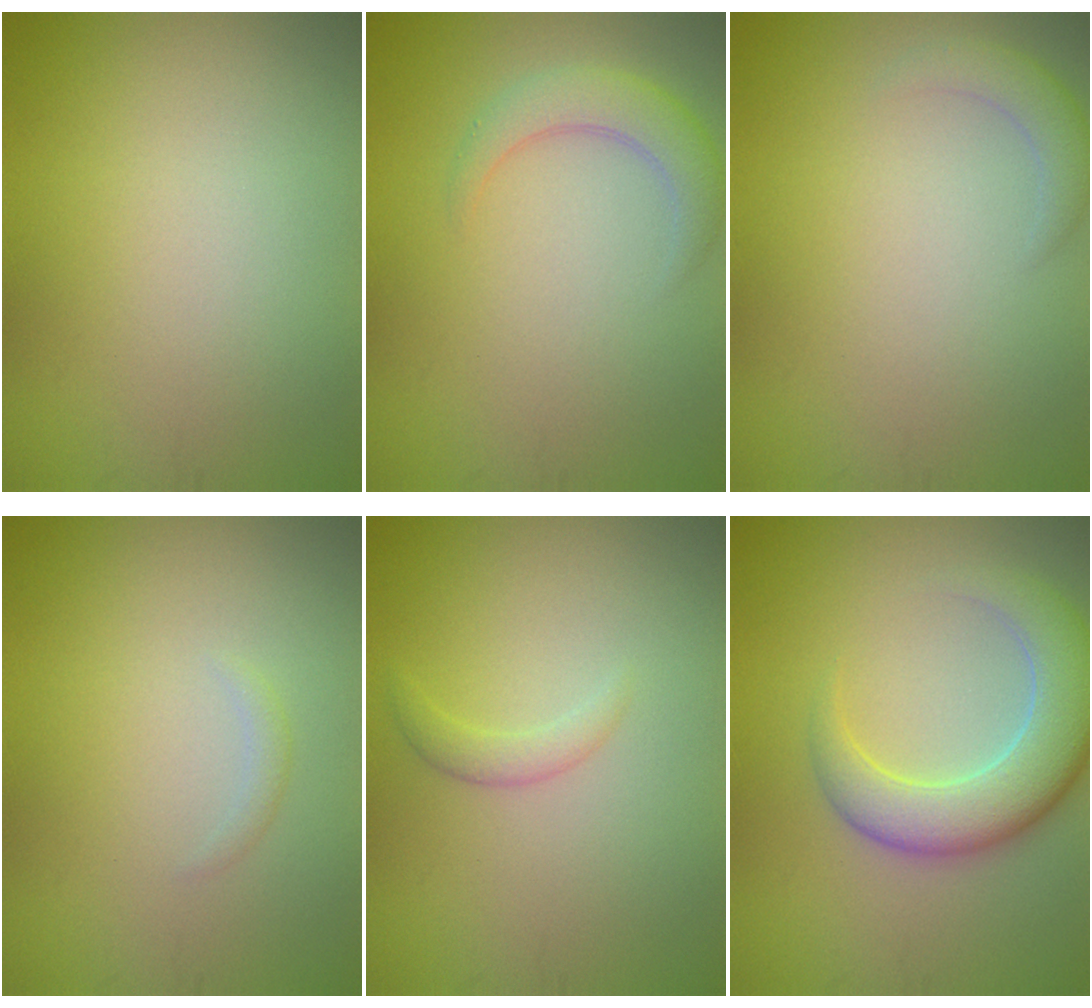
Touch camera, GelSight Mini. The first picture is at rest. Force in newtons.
{"total": 2.9, "press": 2.9, "slide": 0.2}
{"total": 1.8, "press": 1.8, "slide": 0.1}
{"total": 0.7, "press": 0.7, "slide": 0.0}
{"total": 1.3, "press": 1.3, "slide": 0.0}
{"total": 6.5, "press": 6.5, "slide": 0.5}